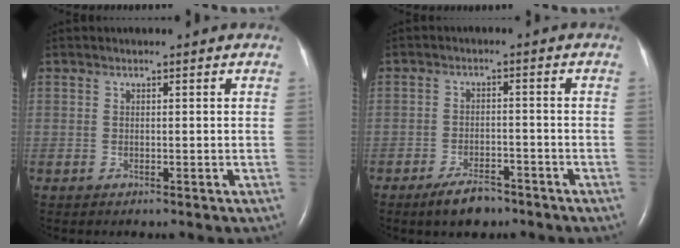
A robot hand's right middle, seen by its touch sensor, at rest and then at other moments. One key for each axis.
{"total": 4.8, "fx": -3.7, "fy": 1.7, "fz": 2.5, "tx": -0.055, "ty": -0.001, "tz": -0.059}